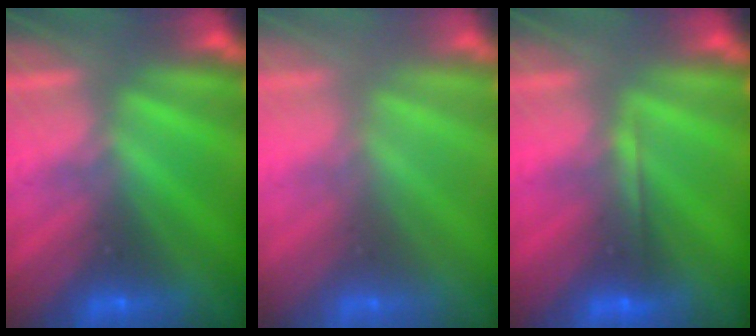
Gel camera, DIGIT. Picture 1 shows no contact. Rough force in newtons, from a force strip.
{"total": 3.1}
{"total": 1.7}